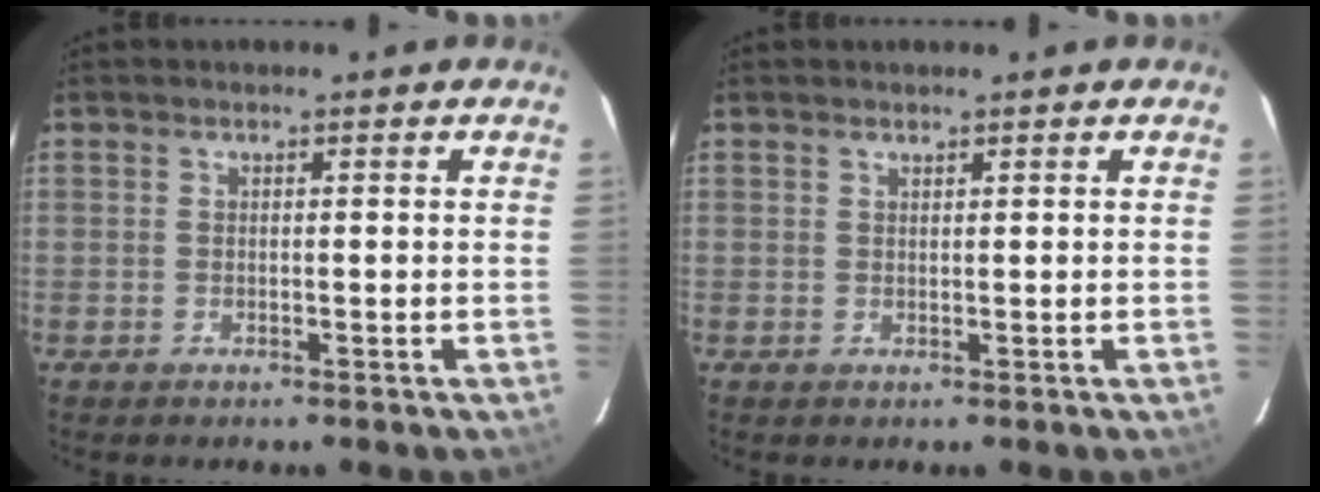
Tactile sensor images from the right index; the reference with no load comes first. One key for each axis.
{"total": 0.5, "fx": 0.5, "fy": 0.1, "fz": 0.0, "tx": -0.001, "ty": 0.001, "tz": 0.010}